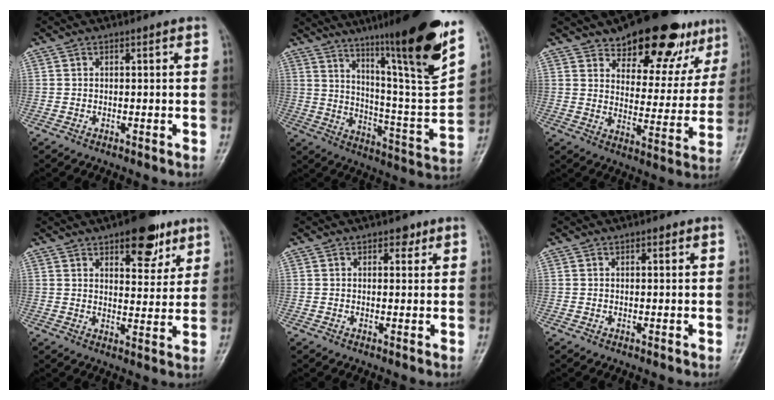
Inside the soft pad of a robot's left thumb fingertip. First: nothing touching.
{"total": 25.8, "force": [16.0, 2.5, 20.1], "torque": [-0.282, -0.067, 0.256]}
{"total": 20.0, "force": [14.1, 9.1, 10.8], "torque": [-0.099, -0.066, 0.194]}
{"total": 10.9, "force": [6.7, 4.9, 7.0], "torque": [-0.060, -0.034, 0.094]}
{"total": 2.3, "force": [1.5, 1.4, 1.1], "torque": [0.003, -0.005, 0.017]}
{"total": 0.9, "force": [0.5, 0.4, 0.5], "torque": [-0.002, -0.002, 0.006]}